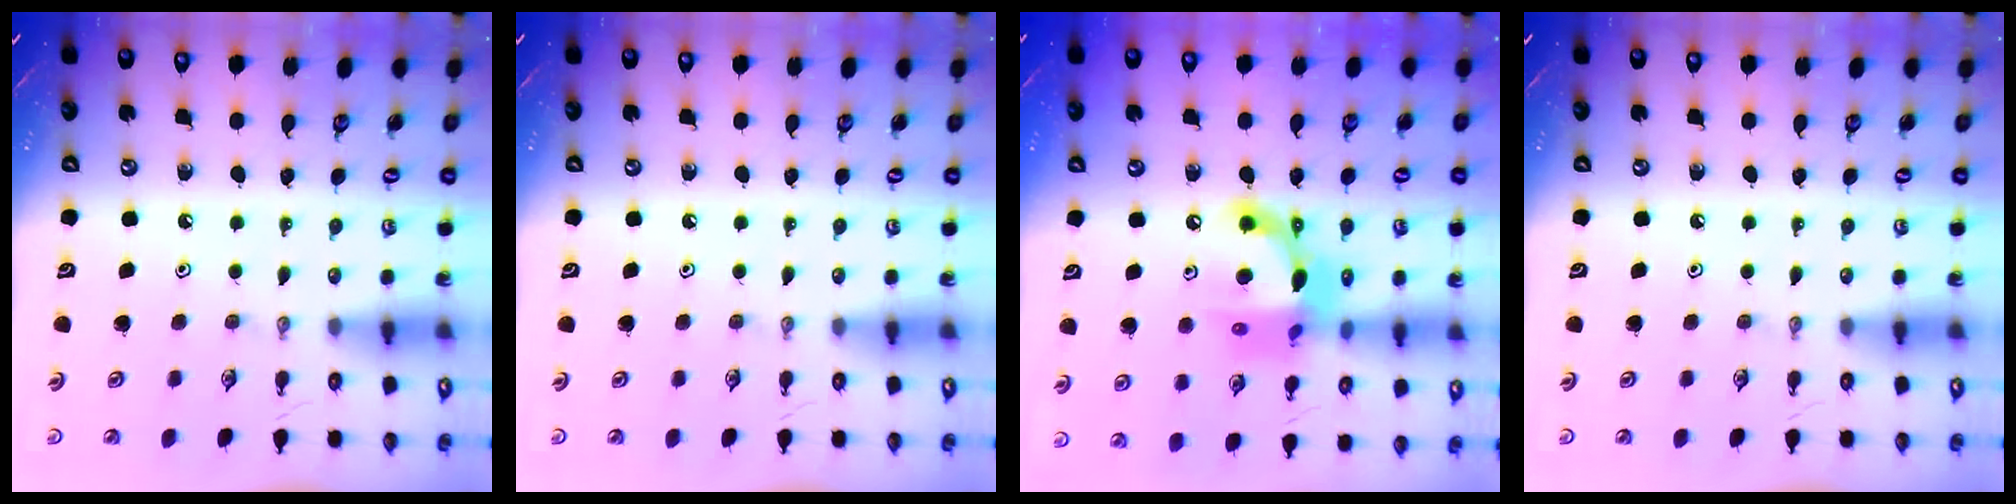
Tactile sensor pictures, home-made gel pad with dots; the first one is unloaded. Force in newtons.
{"total": 0.0}
{"total": 14.9, "press": 14.8, "slide": 1.5}
{"total": 0.0}